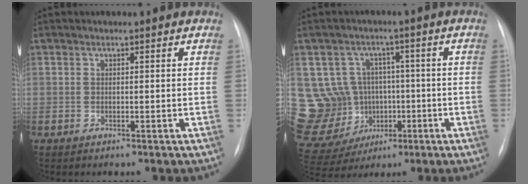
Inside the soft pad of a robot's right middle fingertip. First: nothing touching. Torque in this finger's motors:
{"motor_torque": [-0.24, -0.29, -0.05, -0.08]}